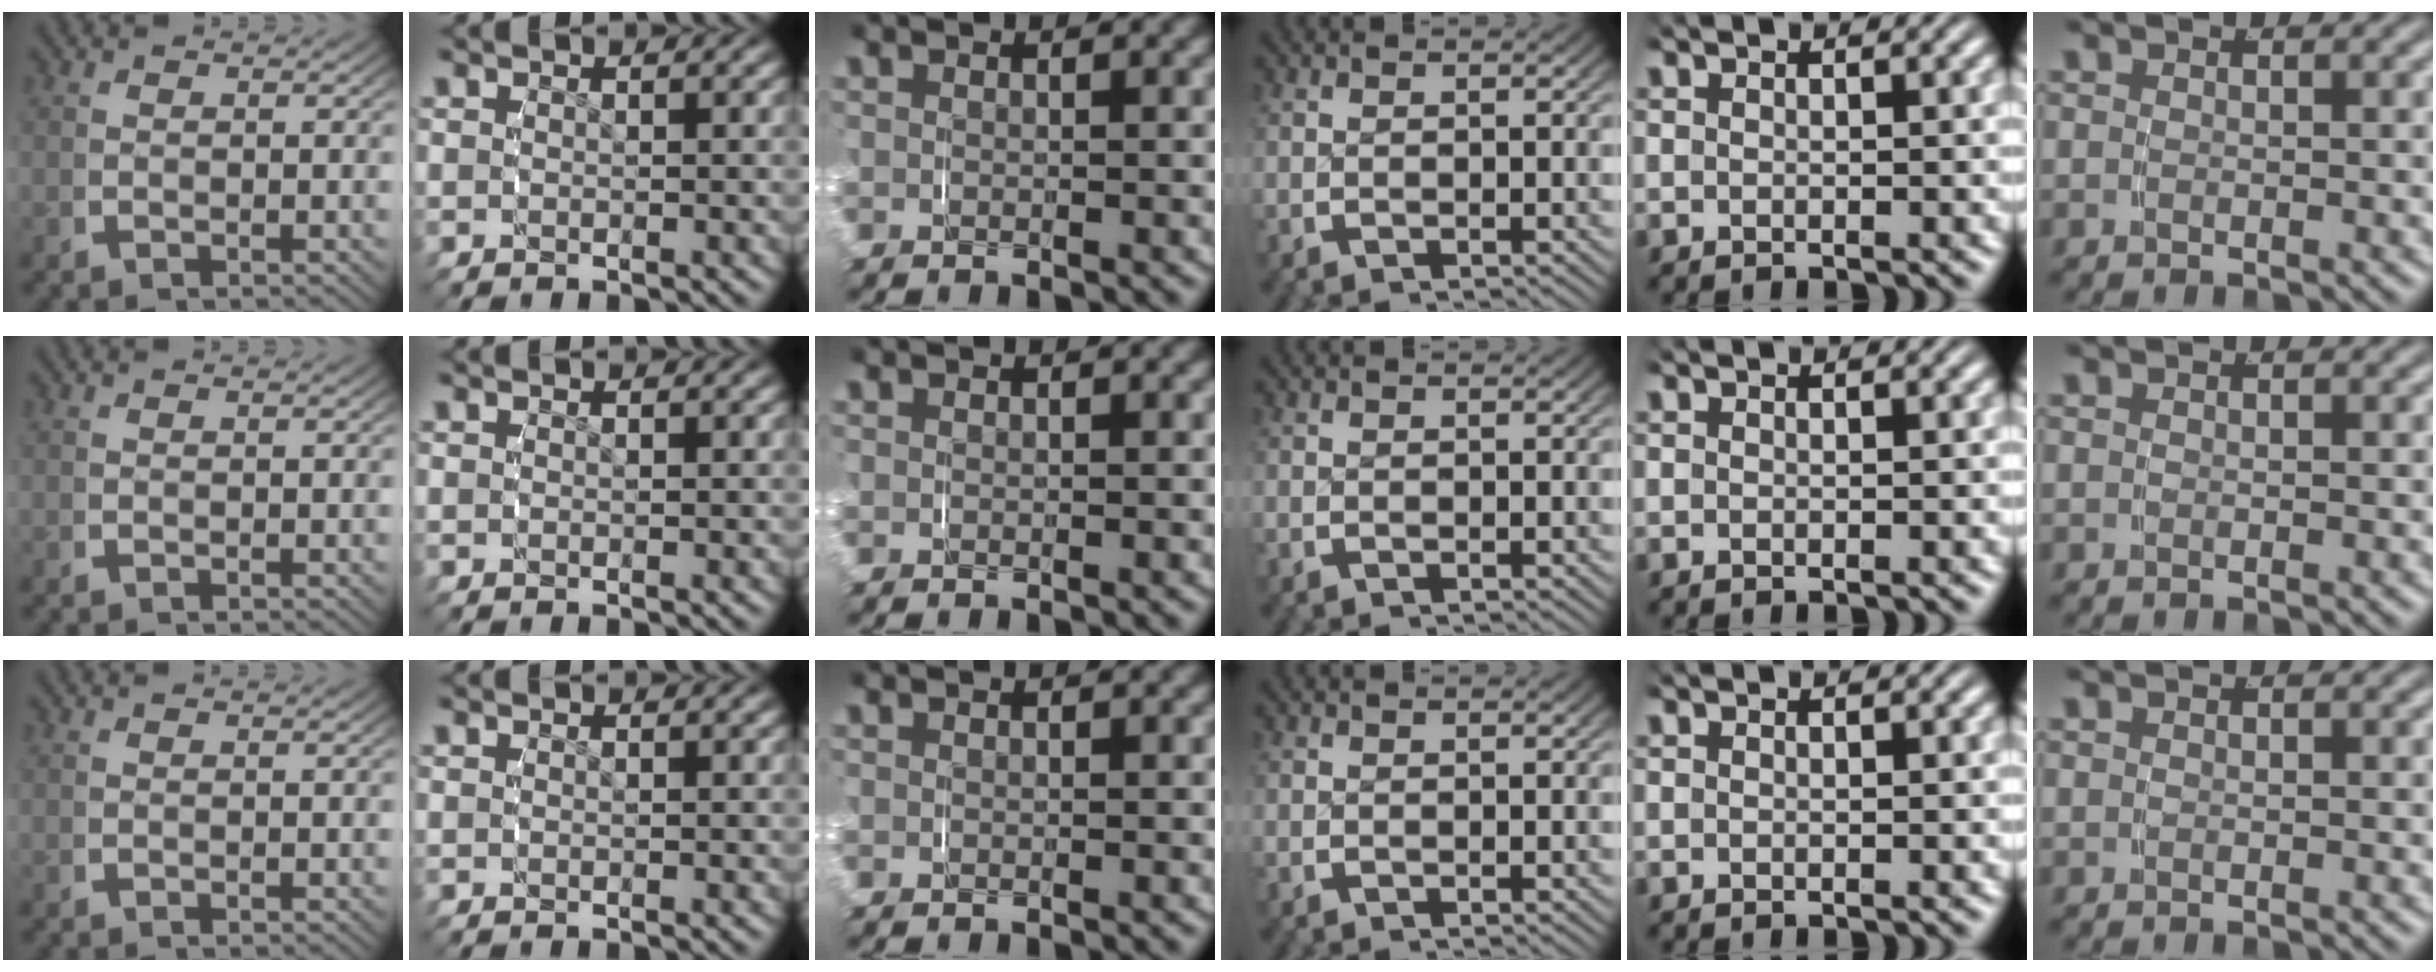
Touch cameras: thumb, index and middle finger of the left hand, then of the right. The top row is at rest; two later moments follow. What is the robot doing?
{"motion": "grasp_and_lifting", "object": "paper towel"}